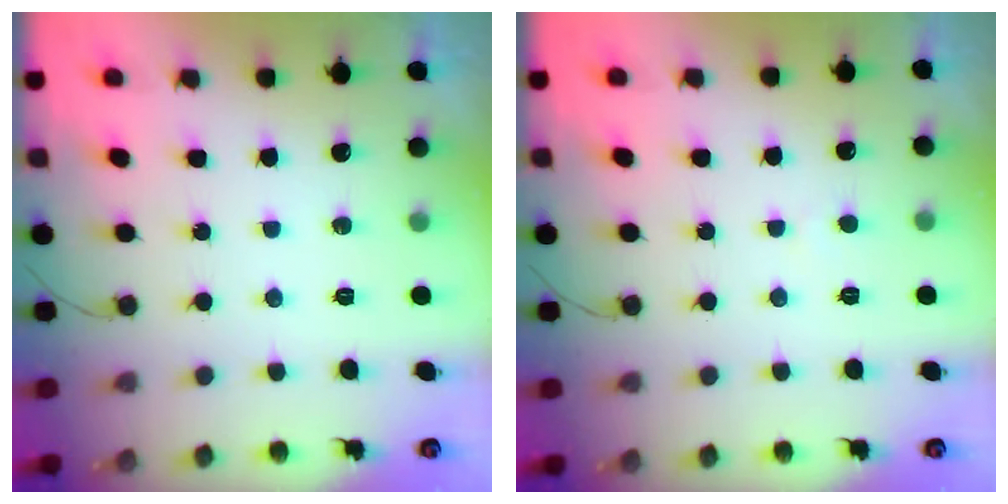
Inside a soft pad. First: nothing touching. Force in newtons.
{"total": 1.6, "press": 1.6, "slide": 0.1}